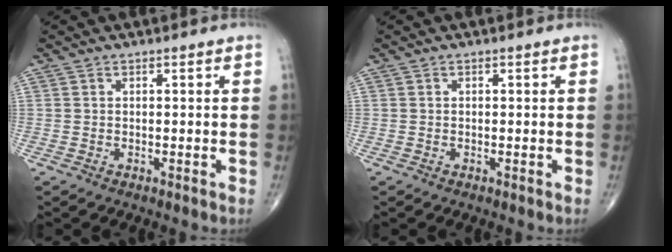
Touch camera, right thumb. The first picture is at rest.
{"total": 0.0}